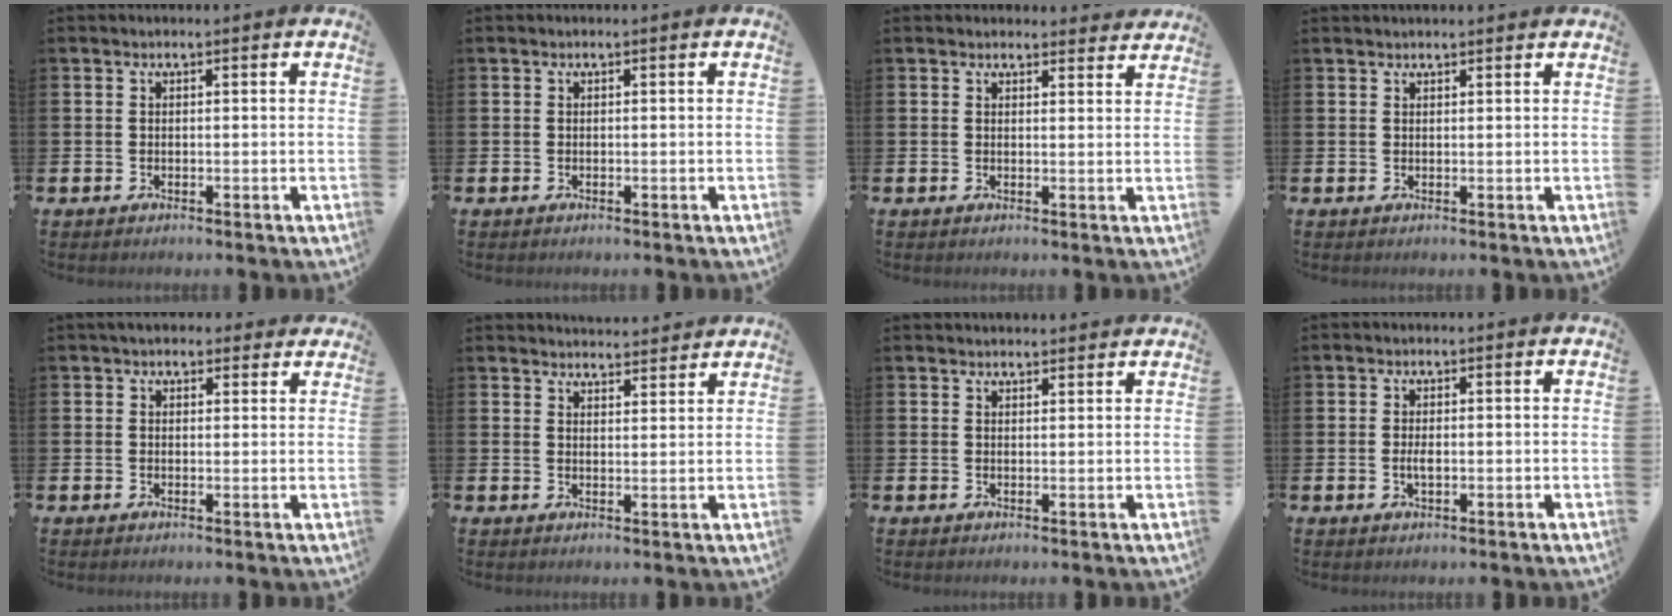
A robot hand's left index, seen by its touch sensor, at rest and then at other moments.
{"total": 0.0}
{"total": 2.2, "force": [2.1, 0.4, -0.2], "torque": [0.019, -0.017, 0.034]}
{"total": 1.2, "force": [1.1, 0.1, 0.1], "torque": [0.010, -0.004, 0.019]}
{"total": 3.1, "force": [2.7, 1.5, 0.3], "torque": [0.007, -0.009, 0.045]}
{"total": 3.8, "force": [3.8, 0.3, -0.2], "torque": [0.000, -0.023, 0.069]}
{"total": 1.9, "force": [1.9, 0.3, 0.0], "torque": [0.009, -0.010, 0.032]}
{"total": 1.5, "force": [-0.1, 0.6, 1.4], "torque": [-0.024, 0.001, -0.004]}